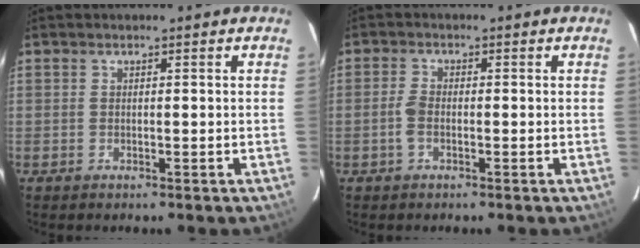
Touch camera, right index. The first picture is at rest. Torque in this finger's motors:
{"motor_torque": [0.40, 0.02, 0.19, 0.06]}